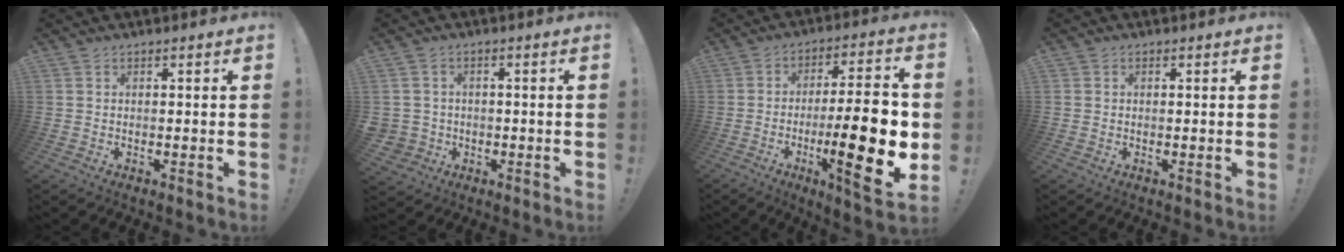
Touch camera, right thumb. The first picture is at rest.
{"total": 3.4, "force": [-0.1, 3.3, 0.8], "torque": [-0.023, 0.002, -0.001]}
{"total": 22.4, "force": [-4.2, 5.2, 21.3], "torque": [-0.334, 0.009, -0.061]}
{"total": 0.6, "force": [0.1, 0.5, 0.0], "torque": [-0.008, 0.005, 0.004]}